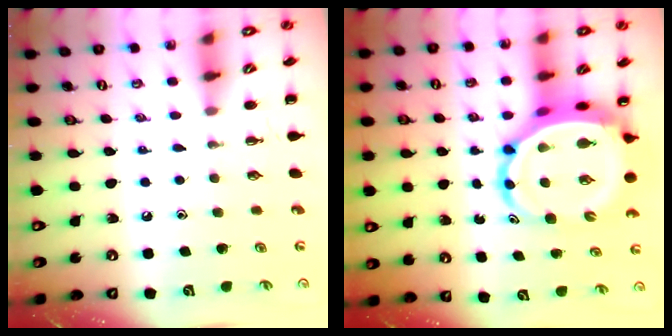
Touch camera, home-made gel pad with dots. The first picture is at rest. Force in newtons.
{"total": 10.1, "press": 9.6, "slide": 3.1}